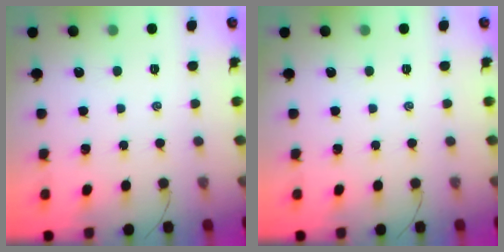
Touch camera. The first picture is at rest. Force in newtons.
{"total": 0.0}